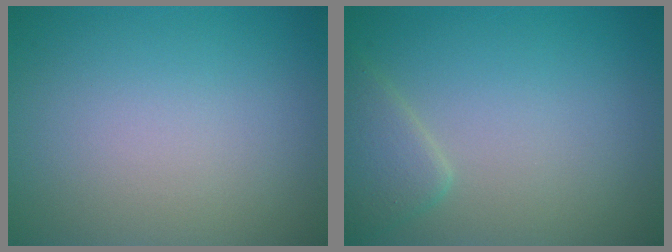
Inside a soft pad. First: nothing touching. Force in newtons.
{"total": 2.2, "press": 2.2, "slide": 0.2}